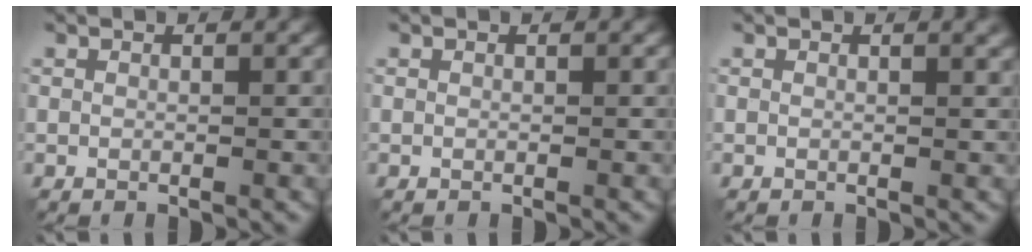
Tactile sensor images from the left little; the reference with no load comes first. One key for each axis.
{"total": 0.0}
{"total": 1.1, "fx": 0.6, "fy": 0.3, "fz": 0.8, "tx": -0.005, "ty": 0.006, "tz": 0.007}